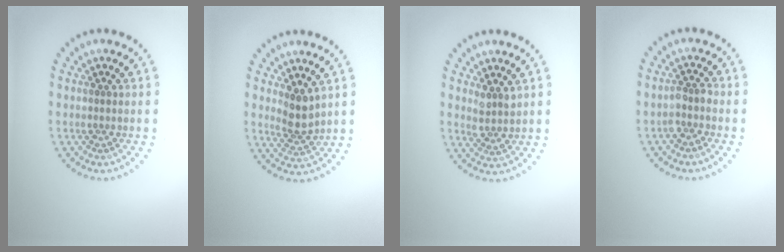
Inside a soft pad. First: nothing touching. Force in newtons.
{"total": 2.6, "press": 2.0, "slide": 1.6}
{"total": 1.8, "press": 1.5, "slide": 1.1}
{"total": 1.6, "press": 1.4, "slide": 0.8}